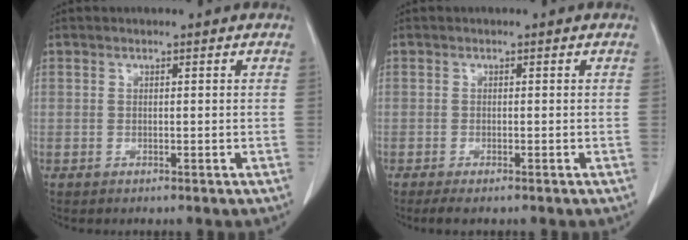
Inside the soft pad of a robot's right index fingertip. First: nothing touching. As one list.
[{"total": 2.4, "force": [-1.8, 0.4, 1.5], "torque": [-0.022, -0.007, -0.025]}]